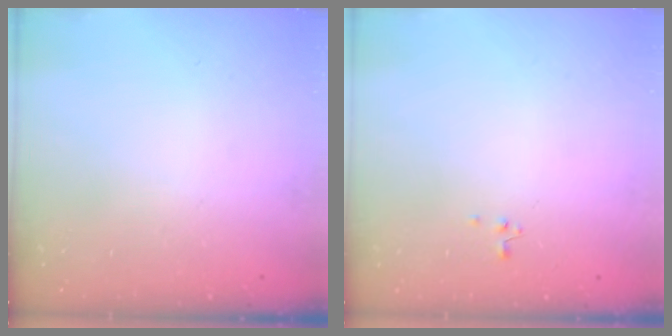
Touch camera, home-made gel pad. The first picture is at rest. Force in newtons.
{"total": 1.0, "press": 0.9, "slide": 0.4}